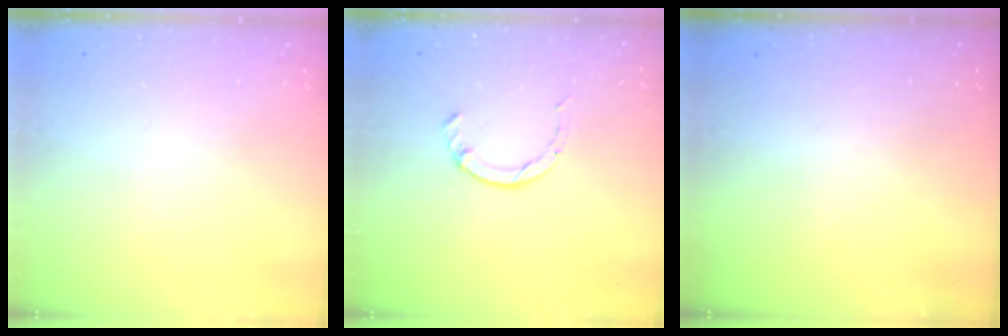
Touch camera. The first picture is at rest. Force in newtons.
{"total": 1.7, "press": 1.7, "slide": 0.2}
{"total": 0.0}